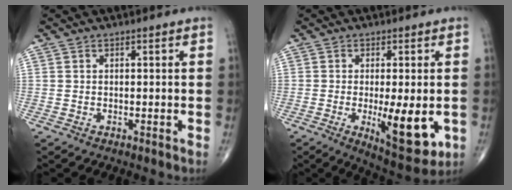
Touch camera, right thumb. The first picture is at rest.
{"total": 11.8, "force": [-2.4, 3.9, 10.9], "torque": [-0.147, -0.024, -0.025]}